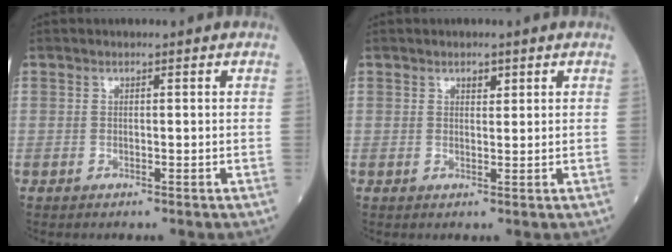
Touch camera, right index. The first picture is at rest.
{"total": 1.3, "force": [0.8, 0.6, 0.8], "torque": [-0.008, -0.002, 0.011]}